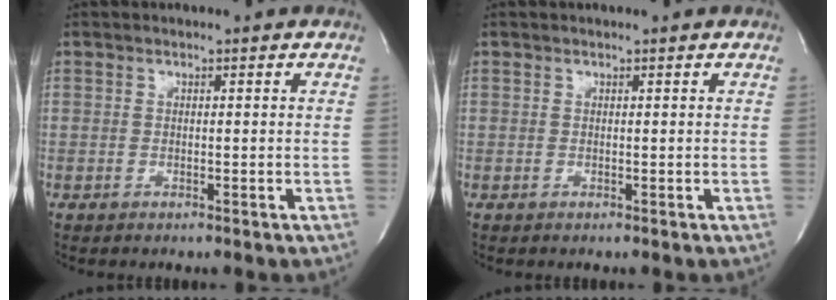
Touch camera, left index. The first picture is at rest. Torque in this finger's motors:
{"motor_torque": [0.09, -0.01, -0.06, -0.01]}